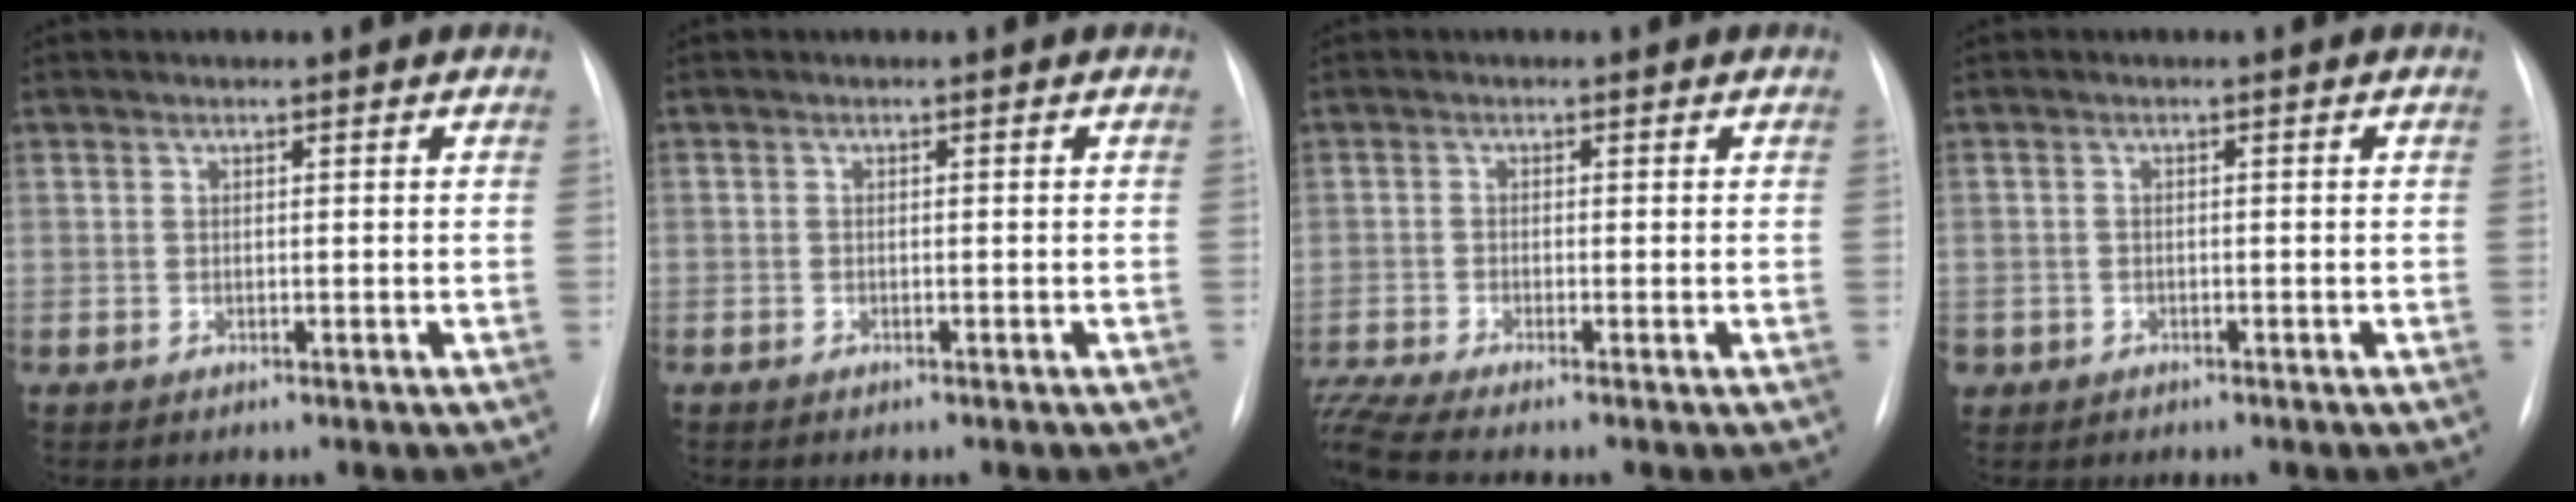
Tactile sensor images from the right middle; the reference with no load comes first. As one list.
[{"total": 0.8, "force": [-0.6, 0.6, 0.1], "torque": [-0.008, 0.004, -0.009]}, {"total": 5.1, "force": [-4.5, -1.1, 2.1], "torque": [-0.057, -0.010, -0.087]}, {"total": 2.2, "force": [-1.3, 1.8, 0.2], "torque": [-0.007, 0.004, -0.020]}]